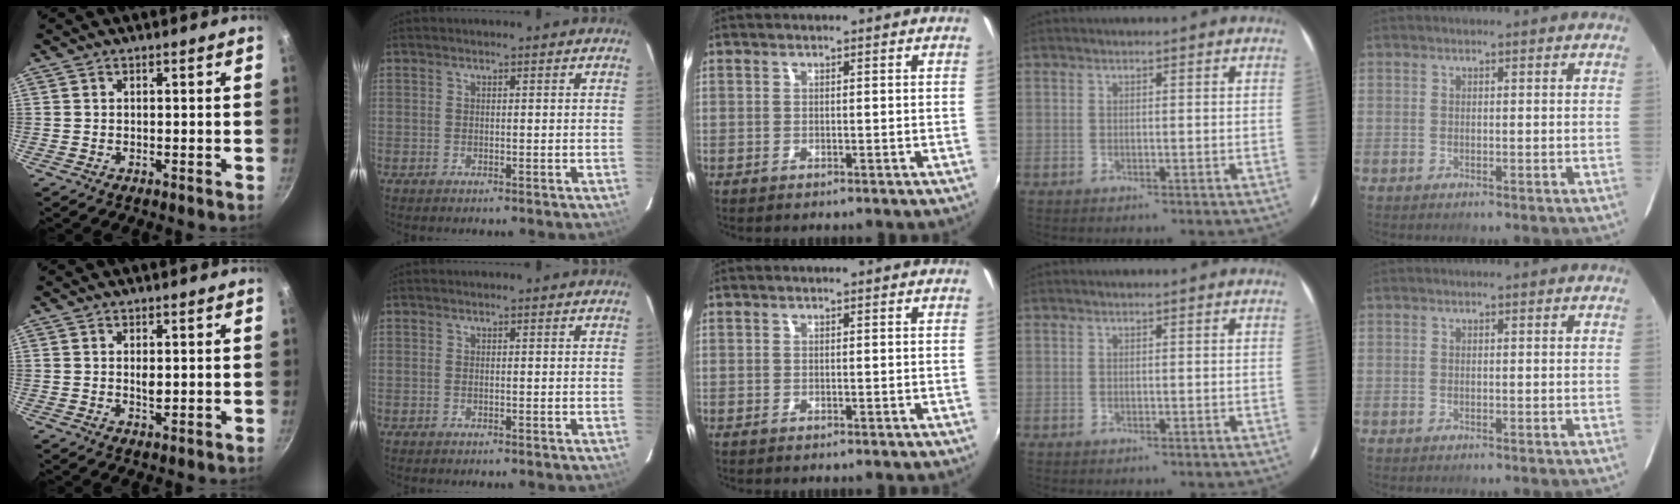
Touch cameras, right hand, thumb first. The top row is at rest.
{"thumb": {"total": 1.8, "force": [0.3, 0.9, 1.6], "torque": [-0.025, -0.002, 0.004]}}